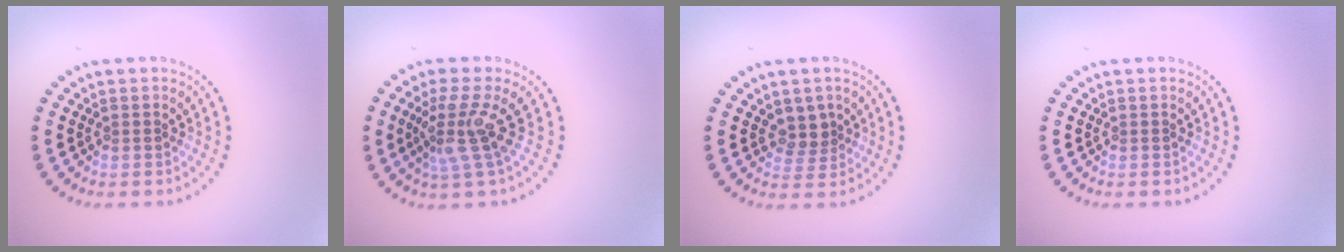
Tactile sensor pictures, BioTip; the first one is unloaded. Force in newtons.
{"total": 3.6, "press": 2.5, "slide": 2.5}
{"total": 2.0, "press": 1.6, "slide": 1.3}
{"total": 0.0}